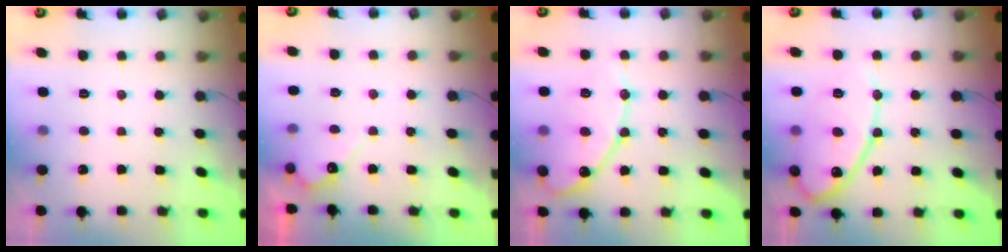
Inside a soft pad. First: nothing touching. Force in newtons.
{"total": 4.4, "press": 4.4, "slide": 0.3}
{"total": 14.7, "press": 14.6, "slide": 1.0}
{"total": 13.6, "press": 13.5, "slide": 1.2}